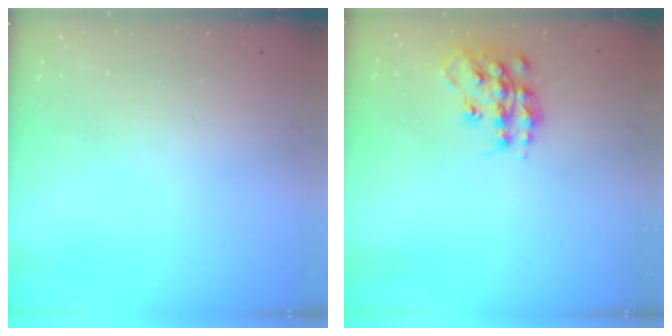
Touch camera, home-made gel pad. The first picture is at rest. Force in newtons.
{"total": 14.6, "press": 14.6, "slide": 0.8}